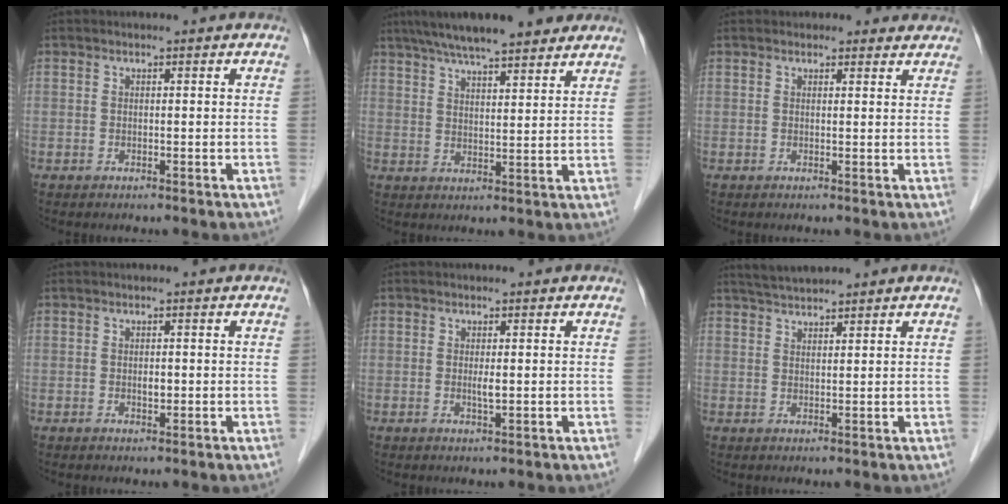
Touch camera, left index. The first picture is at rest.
{"total": 14.8, "force": [12.0, 2.4, 8.3], "torque": [-0.140, 0.035, 0.180]}
{"total": 2.7, "force": [2.4, 1.1, 0.0], "torque": [0.004, 0.002, 0.019]}
{"total": 1.1, "force": [-0.1, 0.6, 0.9], "torque": [-0.016, 0.000, 0.000]}
{"total": 1.3, "force": [0.1, 0.2, 1.3], "torque": [-0.028, -0.002, 0.001]}
{"total": 4.1, "force": [3.9, 0.3, 1.3], "torque": [-0.027, 0.022, 0.073]}